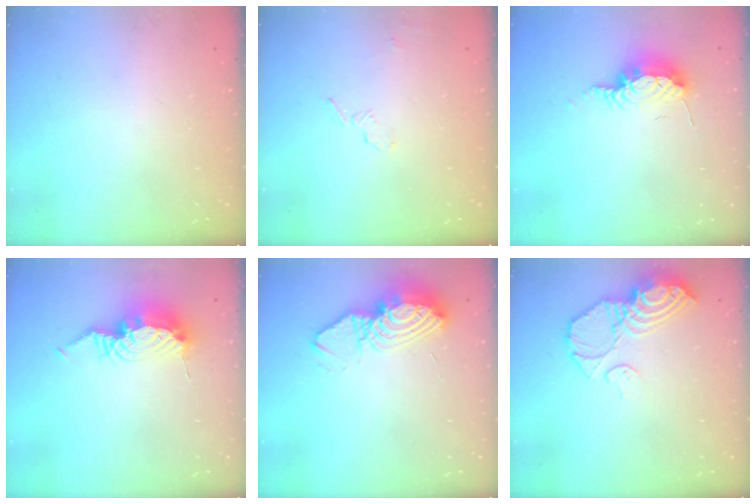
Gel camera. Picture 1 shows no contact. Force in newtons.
{"total": 5.3, "press": 5.1, "slide": 1.7}
{"total": 13.0, "press": 9.9, "slide": 8.4}
{"total": 11.6, "press": 11.6, "slide": 1.0}
{"total": 12.2, "press": 12.1, "slide": 0.9}
{"total": 12.7, "press": 12.6, "slide": 1.9}